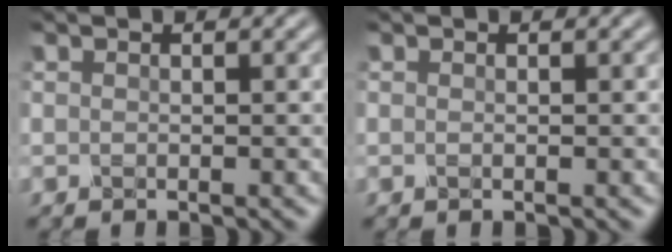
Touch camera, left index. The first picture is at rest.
{"total": 0.0}